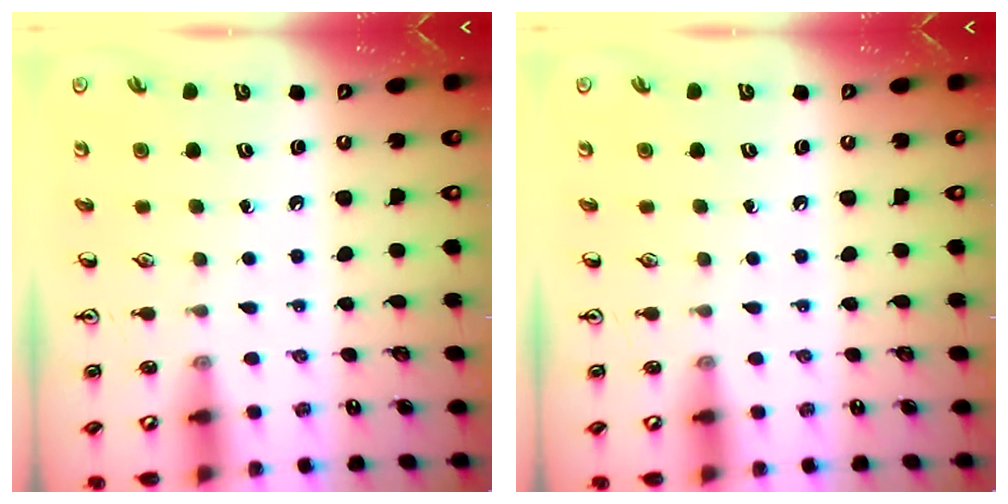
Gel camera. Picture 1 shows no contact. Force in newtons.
{"total": 0.0}